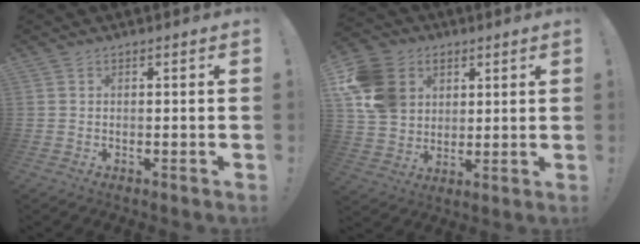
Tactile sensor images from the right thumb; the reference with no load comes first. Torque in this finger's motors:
{"motor_torque": [-0.11, 1.44, 1.37, 0.41, 0.06]}